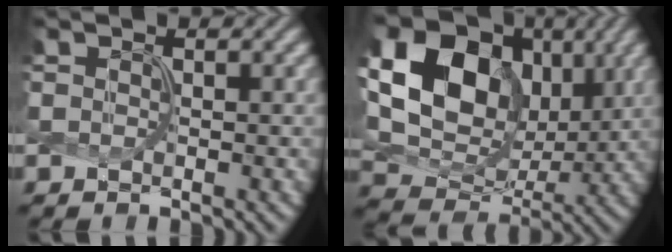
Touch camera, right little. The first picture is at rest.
{"total": 18.3, "force": [4.8, 14.1, 10.5], "torque": [-0.231, 0.038, 0.094]}